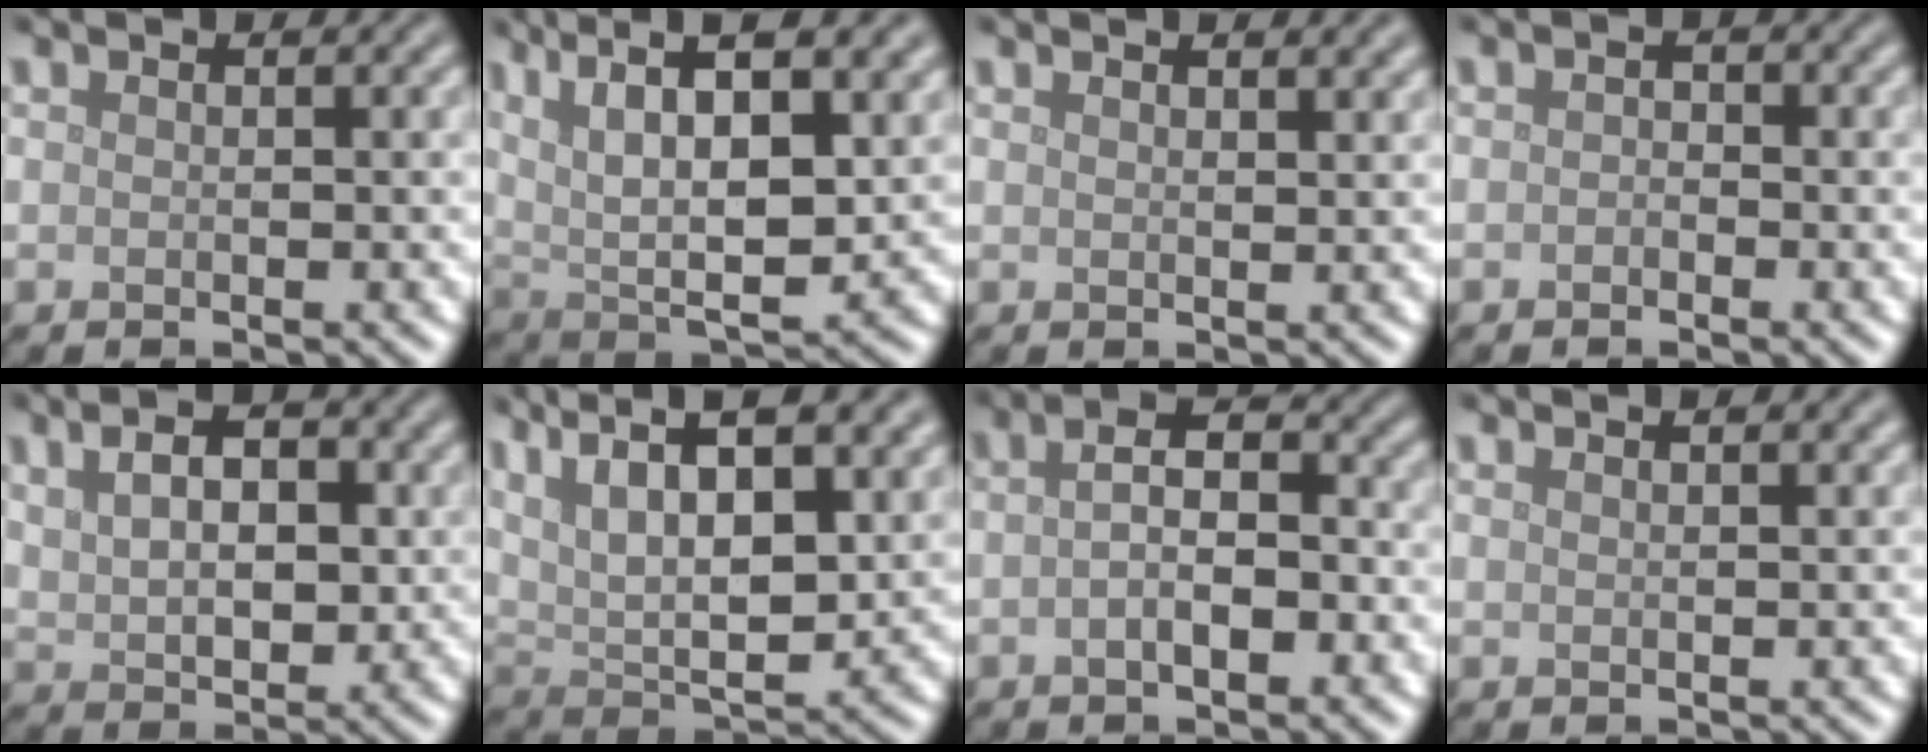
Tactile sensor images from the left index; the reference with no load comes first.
{"total": 11.5, "force": [5.1, 4.4, 9.4], "torque": [-0.174, 0.003, 0.088]}
{"total": 2.6, "force": [1.9, 0.9, 1.5], "torque": [-0.006, 0.013, 0.015]}
{"total": 0.8, "force": [-0.3, 0.7, 0.4], "torque": [-0.006, -0.002, -0.008]}
{"total": 6.4, "force": [2.2, 3.8, 4.7], "torque": [-0.074, 0.009, 0.032]}
{"total": 13.0, "force": [6.7, 5.3, 9.8], "torque": [-0.182, 0.016, 0.101]}
{"total": 4.2, "force": [-0.7, 1.9, 3.7], "torque": [-0.062, 0.003, -0.017]}
{"total": 1.8, "force": [1.4, 0.5, 0.9], "torque": [-0.007, 0.004, 0.009]}